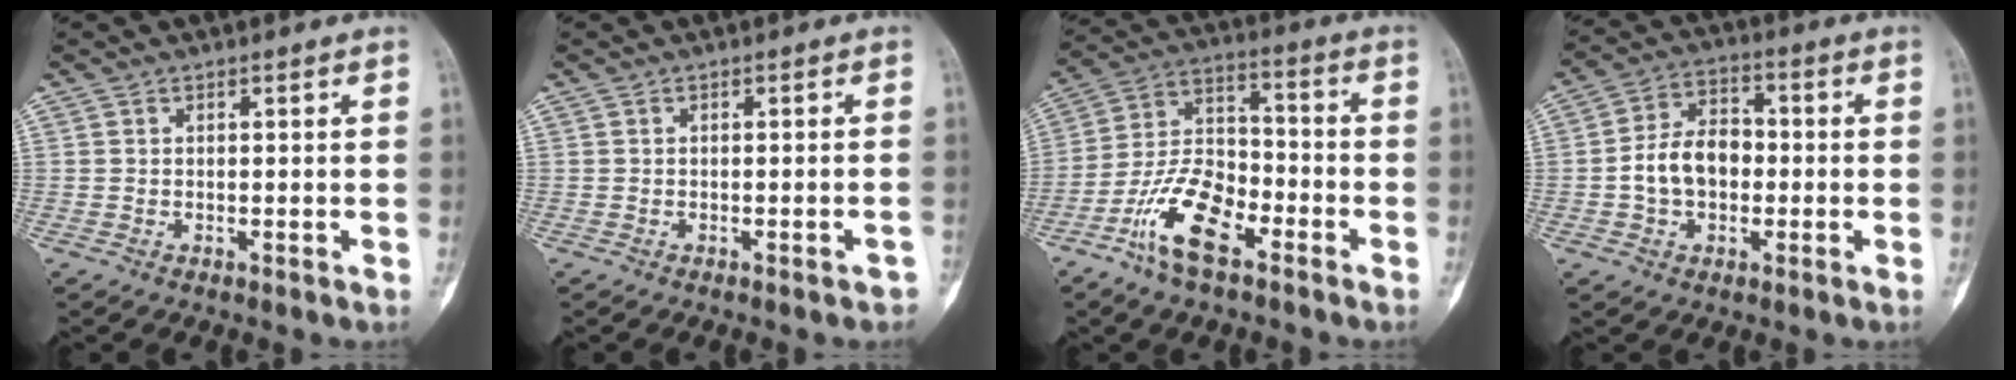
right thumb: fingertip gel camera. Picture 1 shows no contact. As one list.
[{"total": 1.7, "force": [-1.1, 0.3, 1.3], "torque": [-0.017, 0.007, -0.011]}, {"total": 13.5, "force": [-7.4, 6.3, 9.4], "torque": [-0.169, 0.051, -0.144]}, {"total": 9.8, "force": [-1.1, 7.0, 6.8], "torque": [-0.104, 0.028, -0.028]}]